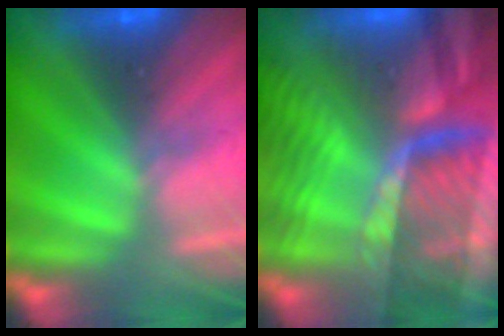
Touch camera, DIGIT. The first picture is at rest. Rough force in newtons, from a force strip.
{"total": 8.9}